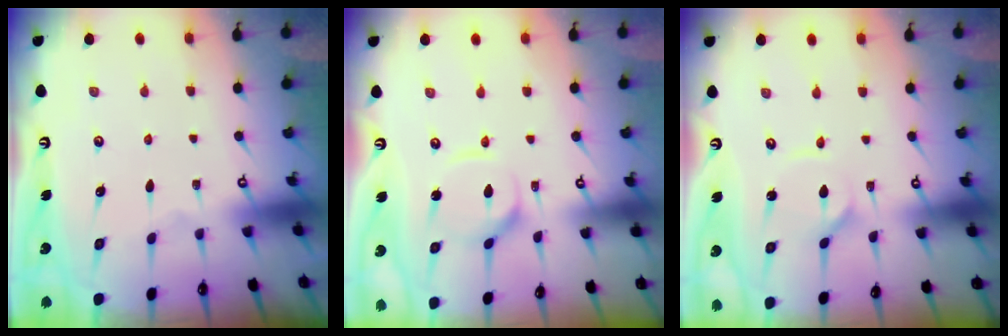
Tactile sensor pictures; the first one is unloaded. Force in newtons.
{"total": 6.5, "press": 6.5, "slide": 0.4}
{"total": 2.0, "press": 2.0, "slide": 0.3}